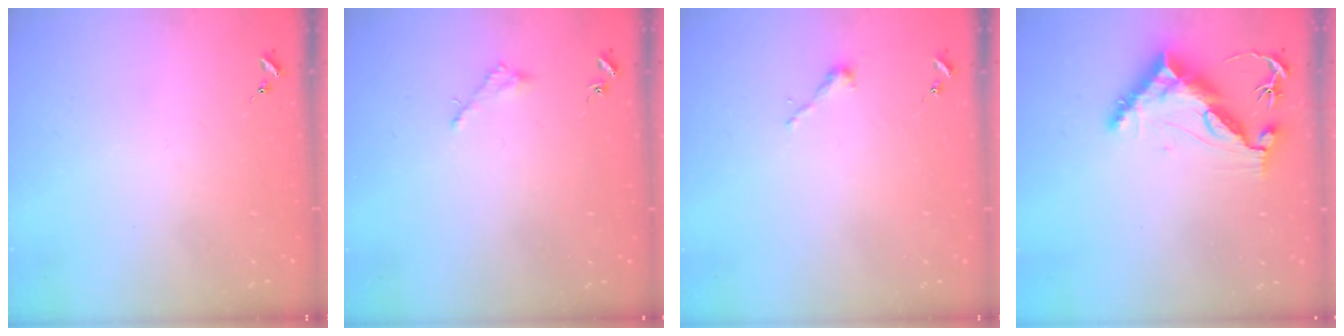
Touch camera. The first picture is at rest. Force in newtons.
{"total": 1.6, "press": 1.6, "slide": 0.2}
{"total": 2.5, "press": 2.5, "slide": 0.2}
{"total": 10.5, "press": 10.4, "slide": 1.1}